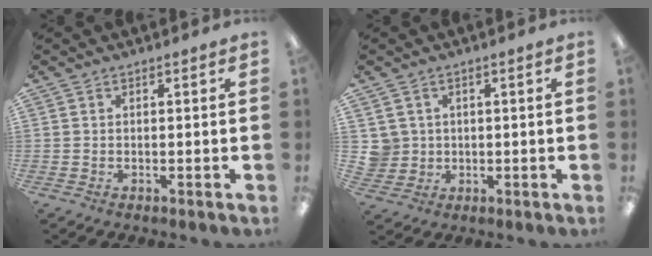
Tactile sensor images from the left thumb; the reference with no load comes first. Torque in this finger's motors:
{"motor_torque": [-0.15, 0.15, -0.10, -0.10, 0.00]}